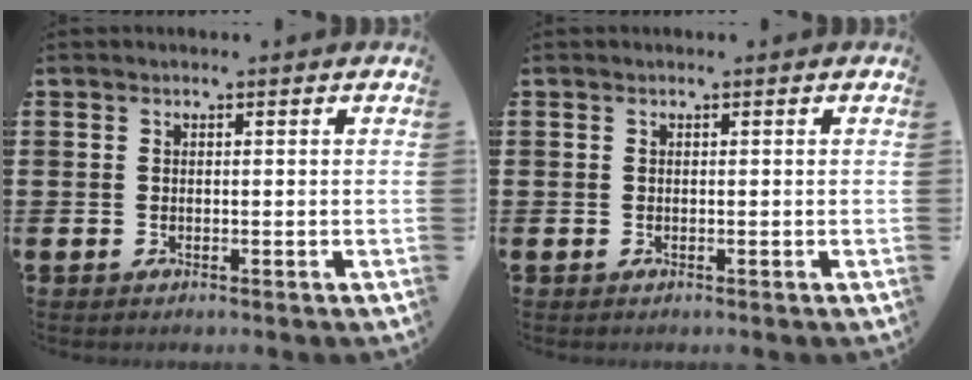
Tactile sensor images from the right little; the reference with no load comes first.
{"total": 0.0}